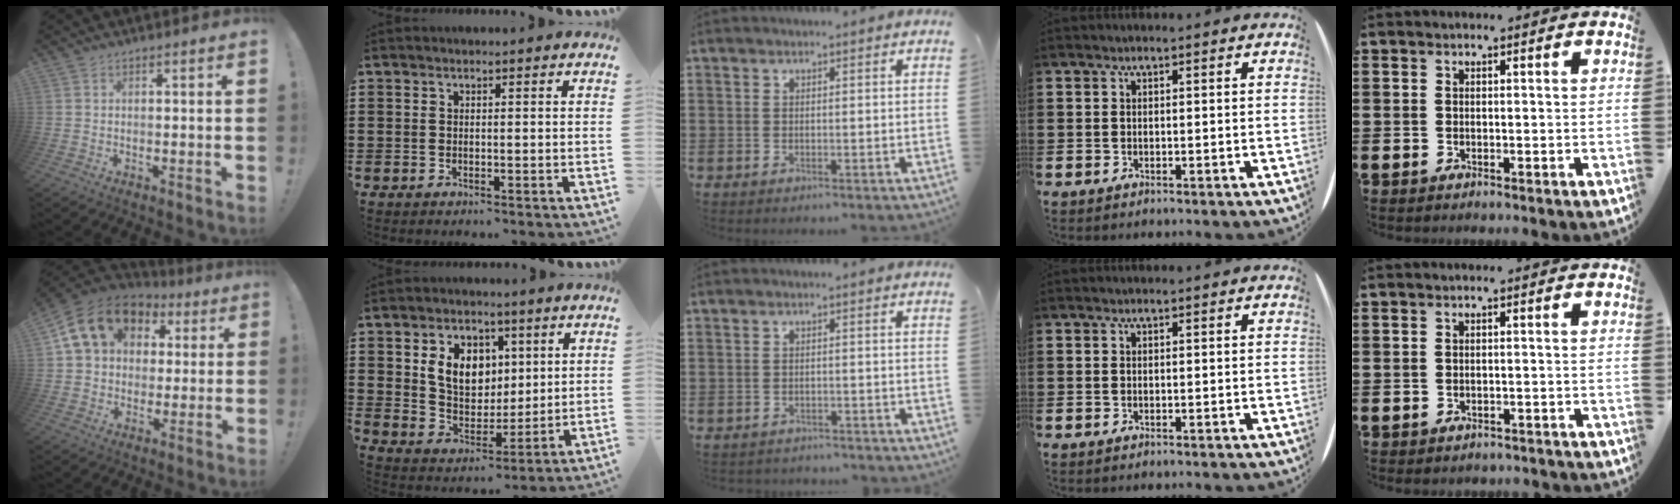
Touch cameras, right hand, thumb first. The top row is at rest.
{"thumb": {"total": 16.3, "force": [6.1, 12.6, 8.3], "torque": [-0.124, -0.014, 0.120]}, "index": {"total": 8.4, "force": [2.6, 6.6, 4.6], "torque": [-0.101, 0.016, 0.046]}, "middle": {"total": 1.5, "force": [-1.5, 0.1, 0.0], "torque": [-0.005, 0.000, -0.032]}, "little": {"total": 0.6, "force": [-0.6, 0.1, 0.0], "torque": [-0.003, -0.002, -0.013]}}